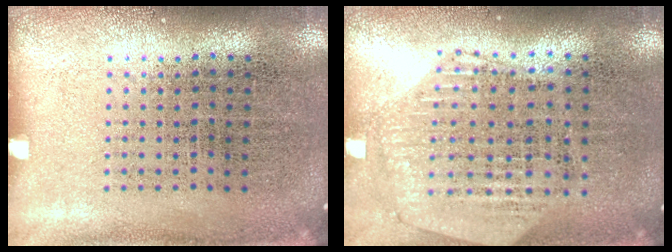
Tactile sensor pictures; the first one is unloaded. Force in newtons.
{"total": 1.1, "press": 1.1, "slide": 0.3}